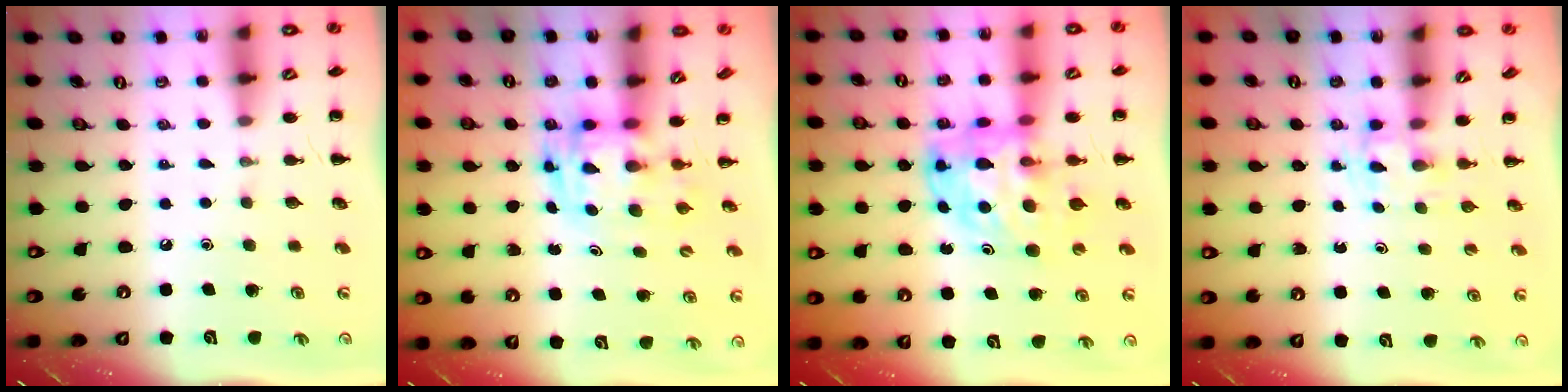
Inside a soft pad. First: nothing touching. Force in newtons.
{"total": 2.8, "press": 2.7, "slide": 0.6}
{"total": 10.5, "press": 10.0, "slide": 3.4}
{"total": 3.0, "press": 2.8, "slide": 1.1}